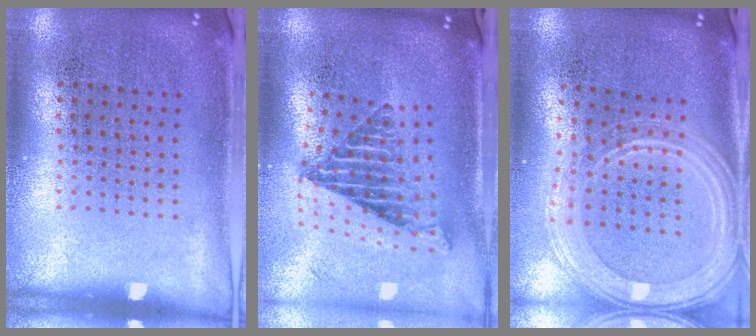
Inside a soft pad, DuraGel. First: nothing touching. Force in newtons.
{"total": 2.6, "press": 1.7, "slide": 1.9}
{"total": 2.3, "press": 2.0, "slide": 1.0}